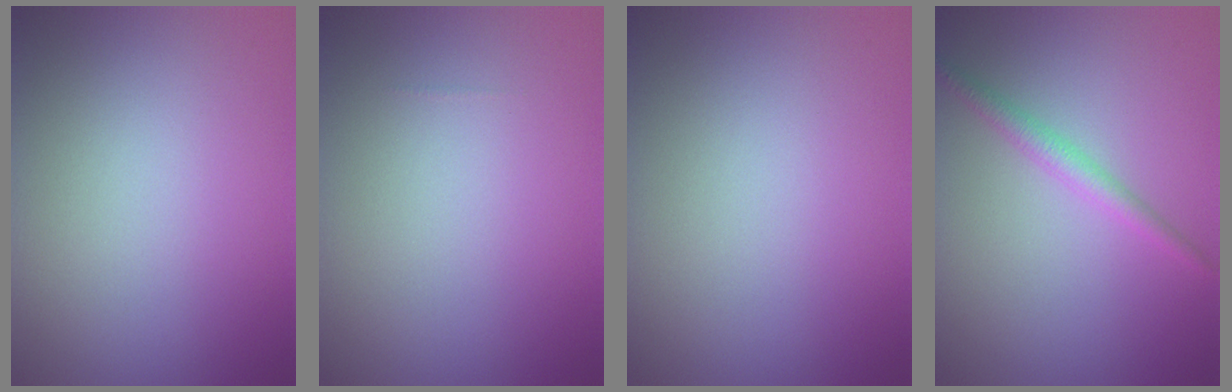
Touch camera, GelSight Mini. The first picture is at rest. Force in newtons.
{"total": 0.0}
{"total": 0.0}
{"total": 1.8, "press": 1.8, "slide": 0.1}